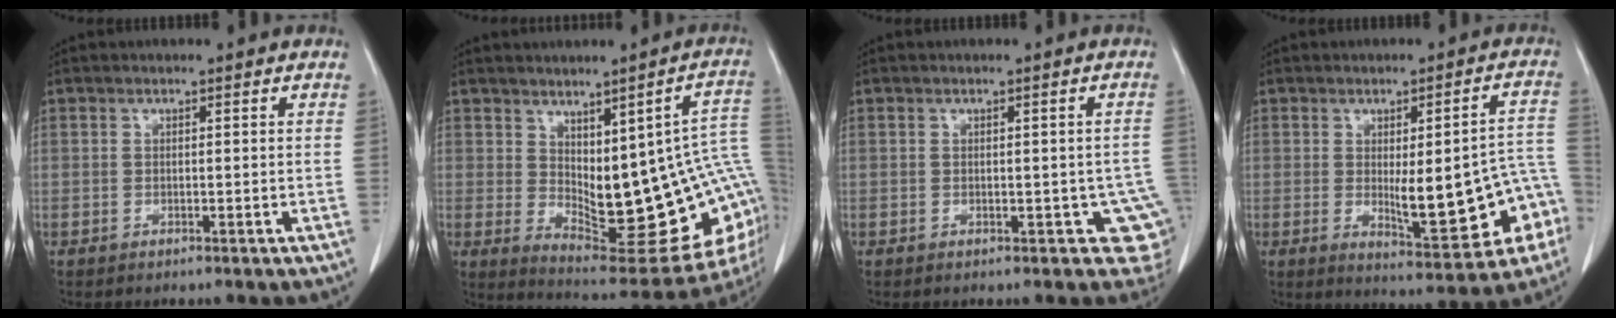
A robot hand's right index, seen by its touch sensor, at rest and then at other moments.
{"total": 20.5, "force": [0.3, 5.7, 19.7], "torque": [-0.206, -0.005, 0.030]}
{"total": 4.5, "force": [-1.2, 2.2, 3.7], "torque": [-0.022, 0.004, -0.013]}
{"total": 15.3, "force": [-3.4, 3.7, 14.4], "torque": [-0.146, 0.019, -0.028]}